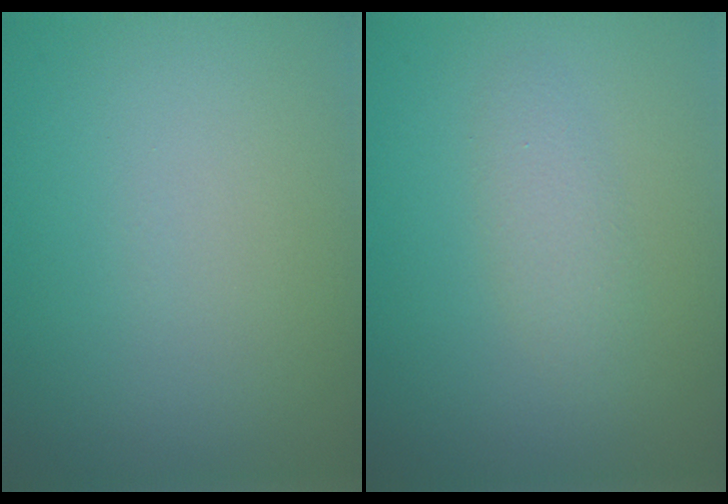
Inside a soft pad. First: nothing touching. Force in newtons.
{"total": 1.8, "press": 1.8, "slide": 0.0}